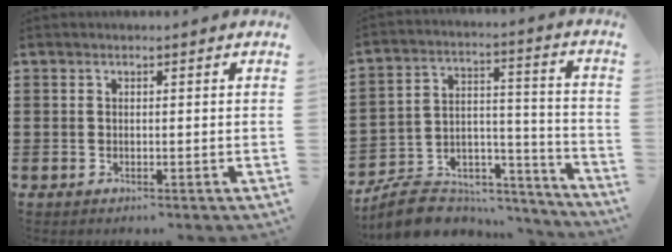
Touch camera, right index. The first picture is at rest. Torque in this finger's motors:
{"motor_torque": [-2.14, 0.00, -0.77, -0.21]}